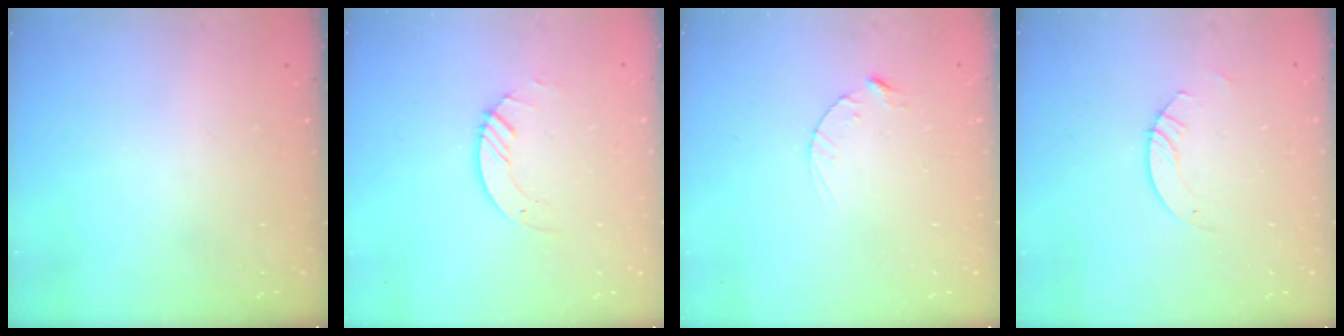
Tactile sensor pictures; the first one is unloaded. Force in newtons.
{"total": 2.8, "press": 2.8, "slide": 0.3}
{"total": 2.8, "press": 2.8, "slide": 0.4}
{"total": 3.0, "press": 3.0, "slide": 0.3}